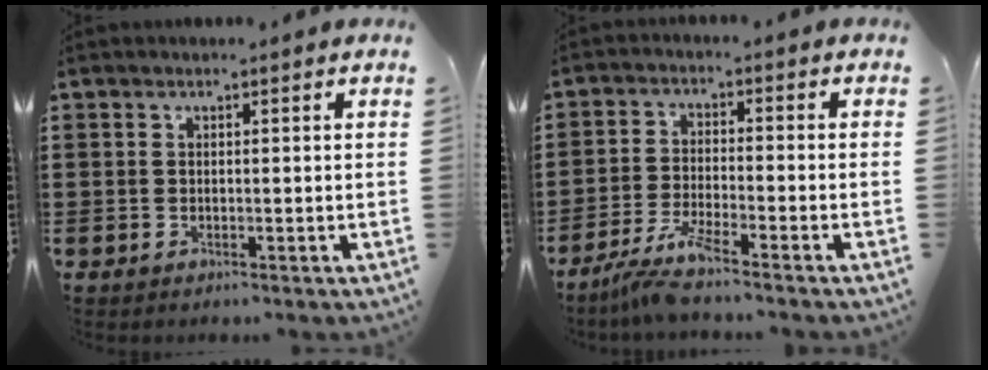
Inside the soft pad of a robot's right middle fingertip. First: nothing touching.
{"total": 5.1, "force": [-4.3, -0.2, 2.8], "torque": [-0.068, -0.018, -0.084]}